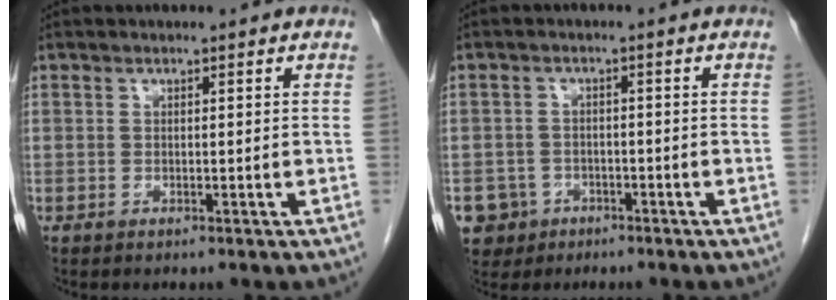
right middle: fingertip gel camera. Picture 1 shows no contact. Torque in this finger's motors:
{"motor_torque": [0.88, -0.82, 0.41, 0.02]}